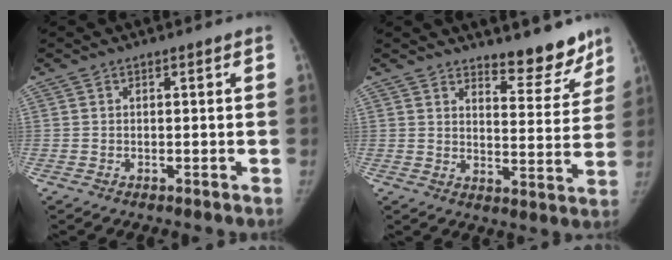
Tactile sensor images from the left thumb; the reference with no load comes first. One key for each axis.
{"total": 9.3, "fx": 8.0, "fy": 3.0, "fz": 3.8, "tx": -0.011, "ty": -0.068, "tz": 0.112}